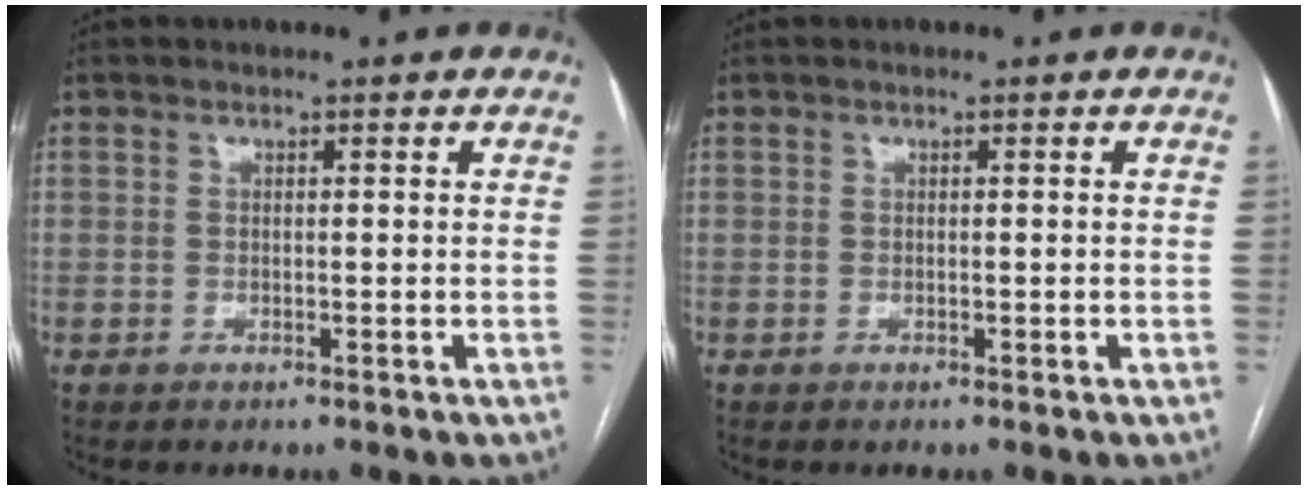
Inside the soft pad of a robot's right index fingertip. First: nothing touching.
{"total": 0.0}